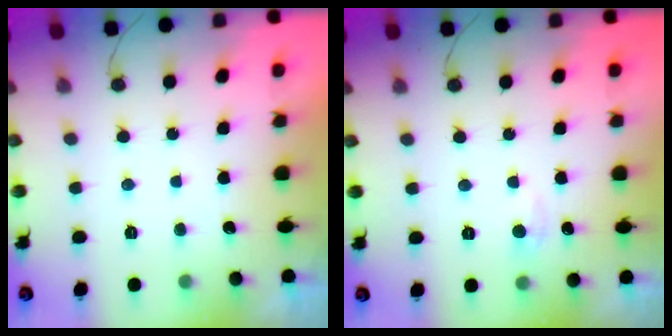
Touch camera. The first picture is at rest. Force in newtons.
{"total": 2.5, "press": 2.4, "slide": 0.4}